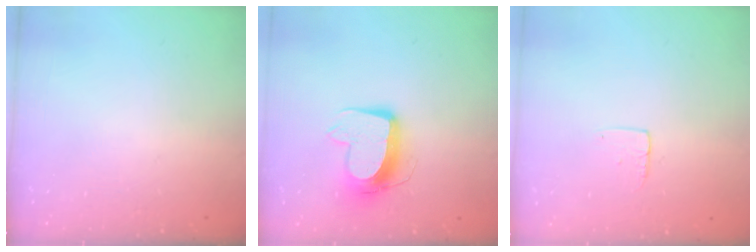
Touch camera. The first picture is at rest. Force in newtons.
{"total": 11.7, "press": 11.6, "slide": 1.0}
{"total": 3.6, "press": 3.6, "slide": 0.3}